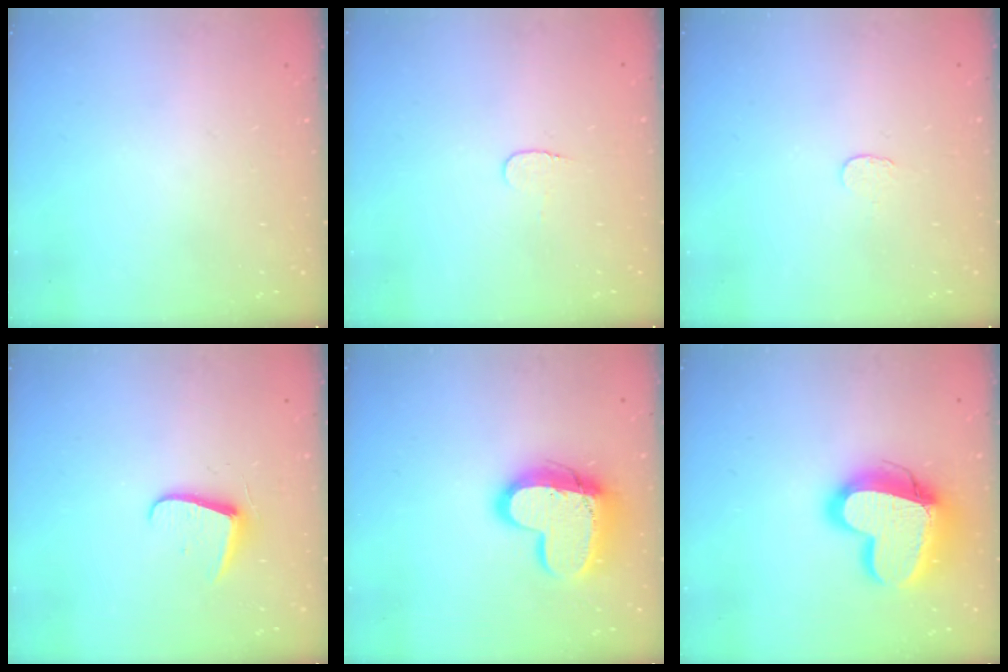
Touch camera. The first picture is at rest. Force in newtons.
{"total": 3.3, "press": 3.3, "slide": 0.3}
{"total": 3.2, "press": 3.1, "slide": 0.3}
{"total": 6.8, "press": 6.8, "slide": 0.7}
{"total": 16.3, "press": 16.3, "slide": 1.3}
{"total": 19.4, "press": 19.3, "slide": 1.7}